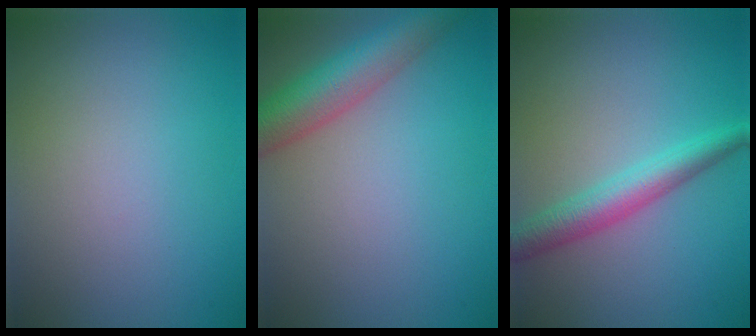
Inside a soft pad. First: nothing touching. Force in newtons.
{"total": 6.1, "press": 6.1, "slide": 0.5}
{"total": 3.9, "press": 3.9, "slide": 0.1}